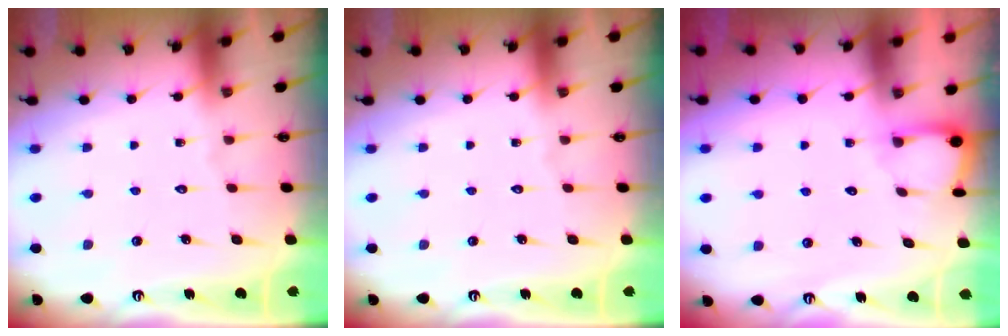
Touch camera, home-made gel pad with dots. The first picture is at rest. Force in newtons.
{"total": 0.0}
{"total": 2.8, "press": 2.8, "slide": 0.1}